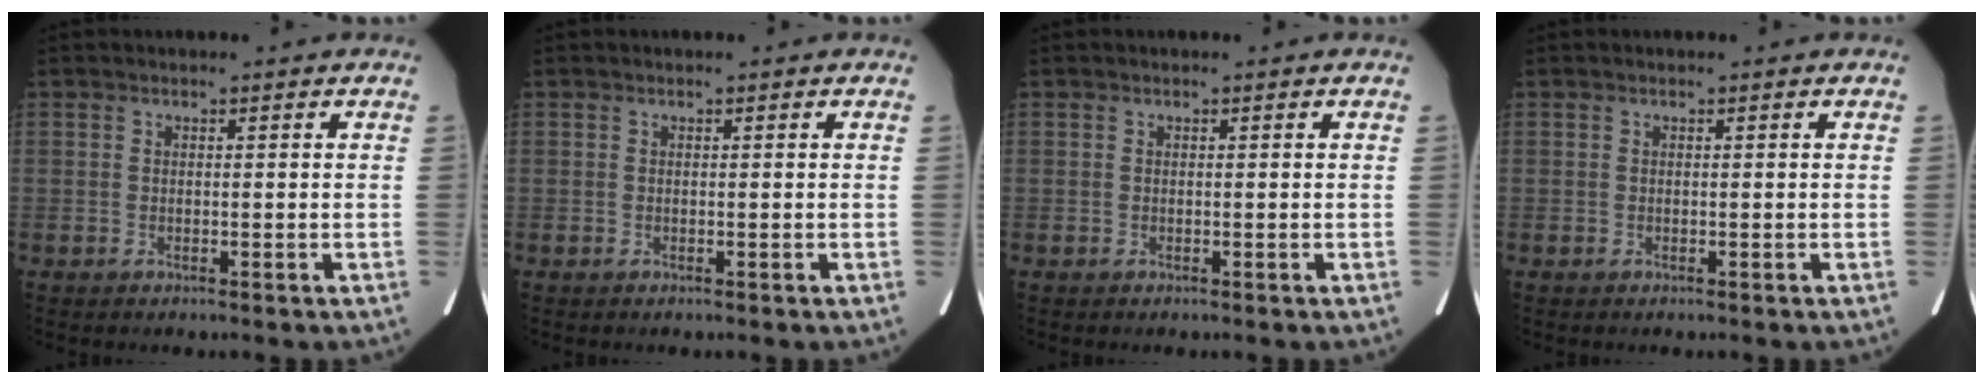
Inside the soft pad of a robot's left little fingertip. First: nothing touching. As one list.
[{"total": 0.0}, {"total": 0.0}, {"total": 0.0}]